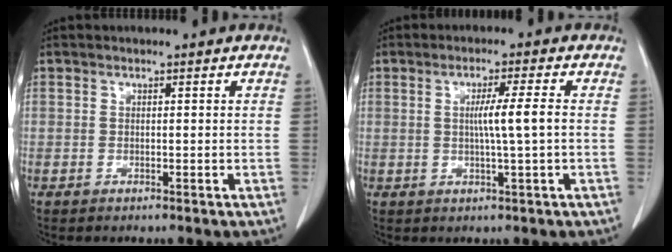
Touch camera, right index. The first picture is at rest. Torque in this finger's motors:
{"motor_torque": [0.82, -0.07, 0.44, 0.10]}